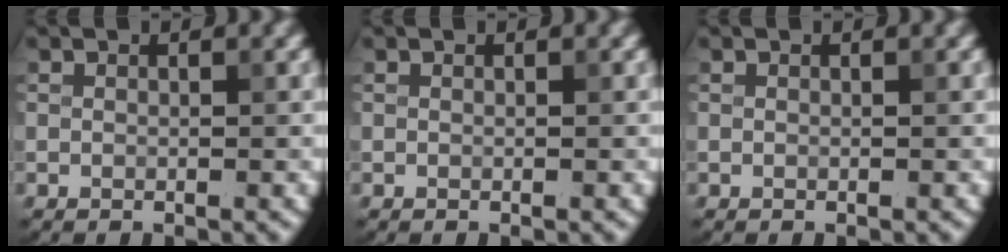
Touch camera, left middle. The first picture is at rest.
{"total": 0.0}
{"total": 0.0}